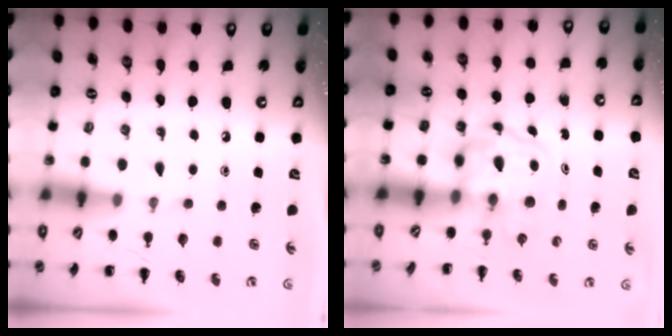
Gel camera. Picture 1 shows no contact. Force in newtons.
{"total": 3.6, "press": 3.6, "slide": 0.6}